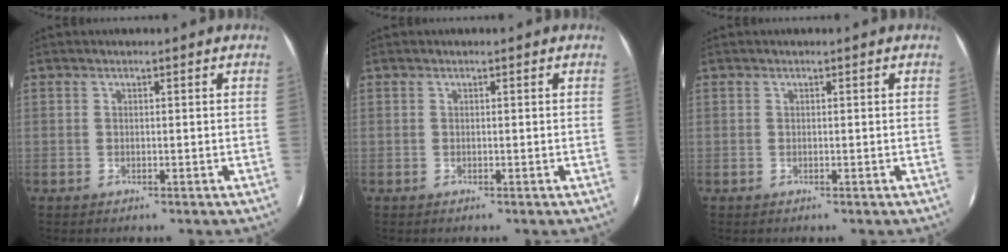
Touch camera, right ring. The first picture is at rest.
{"total": 0.0}
{"total": 0.0}